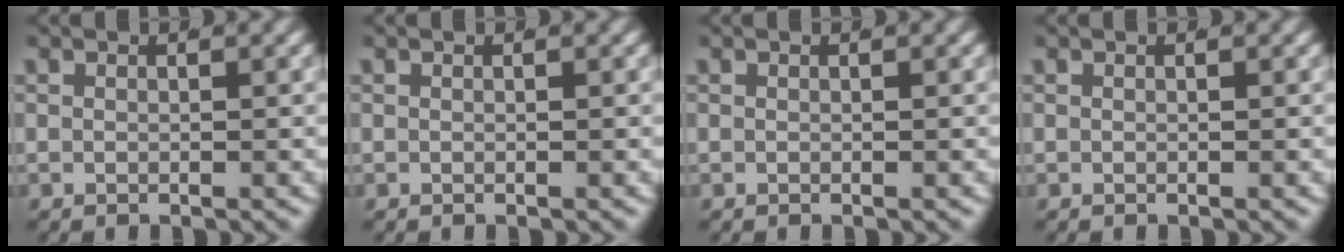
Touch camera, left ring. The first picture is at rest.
{"total": 0.0}
{"total": 0.0}
{"total": 0.0}